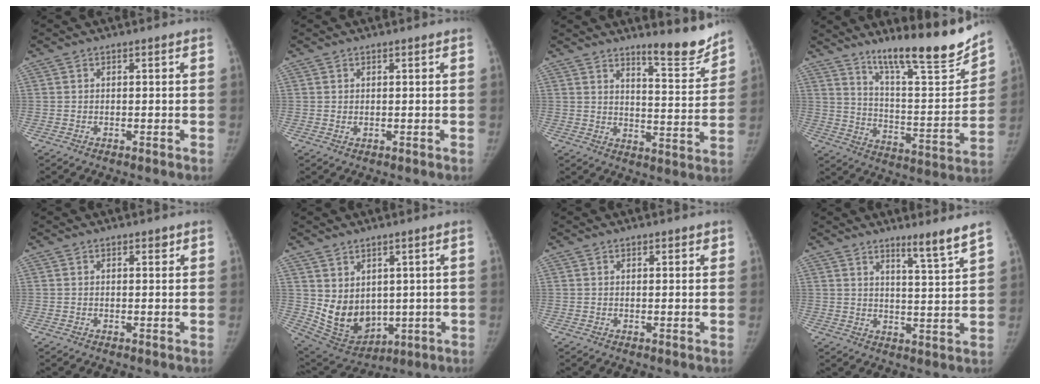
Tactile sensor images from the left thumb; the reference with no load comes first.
{"total": 0.9, "force": [0.4, 0.3, 0.7], "torque": [-0.015, -0.002, 0.010]}
{"total": 10.3, "force": [8.9, 1.5, 5.0], "torque": [-0.048, -0.078, 0.134]}
{"total": 19.6, "force": [15.7, 2.7, 11.3], "torque": [-0.135, -0.112, 0.254]}
{"total": 0.9, "force": [0.6, 0.4, 0.4], "torque": [-0.001, -0.004, 0.007]}
{"total": 10.7, "force": [1.4, 7.9, 7.0], "torque": [-0.092, -0.021, 0.062]}
{"total": 1.4, "force": [1.0, 0.7, 0.7], "torque": [0.000, -0.004, 0.011]}
{"total": 6.0, "force": [4.8, -0.5, 3.6], "torque": [-0.053, -0.050, 0.077]}